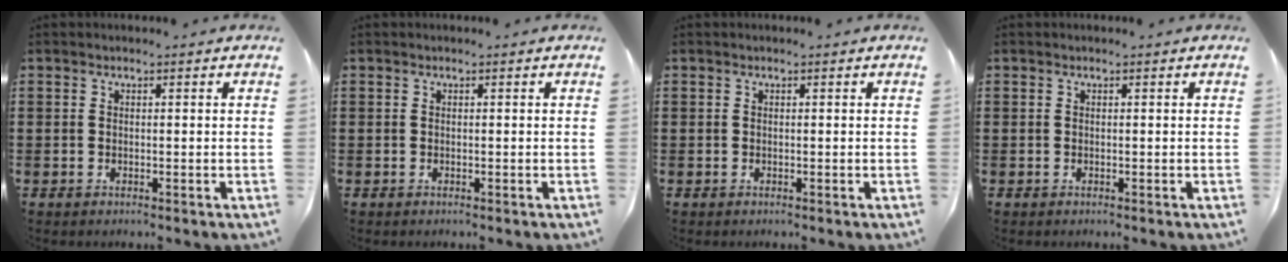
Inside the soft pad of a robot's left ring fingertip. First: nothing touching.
{"total": 0.0}
{"total": 0.0}
{"total": 0.0}